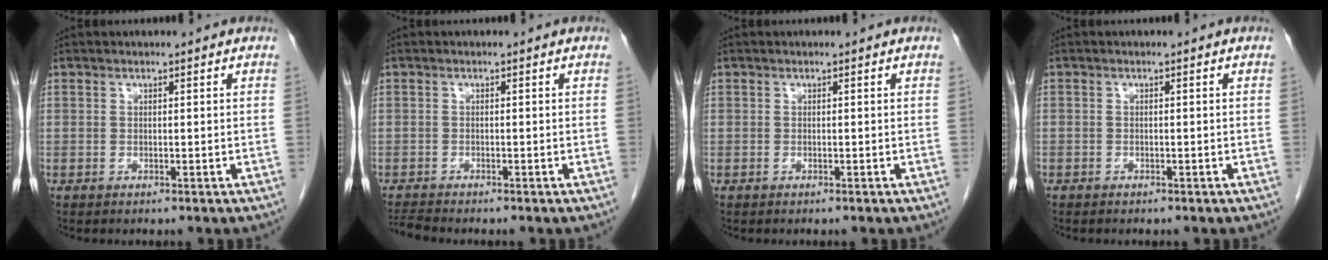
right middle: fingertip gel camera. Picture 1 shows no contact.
{"total": 2.0, "force": [-1.9, -0.5, 0.2], "torque": [-0.013, -0.014, -0.037]}
{"total": 0.0}
{"total": 0.6, "force": [-0.5, 0.4, 0.0], "torque": [-0.006, 0.002, -0.008]}